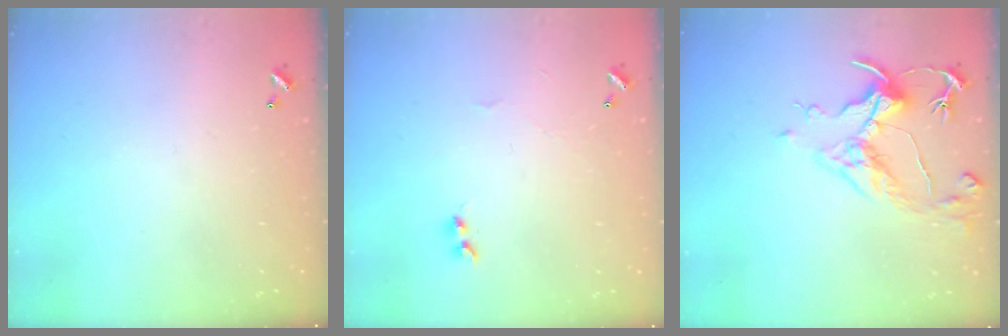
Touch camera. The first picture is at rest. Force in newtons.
{"total": 2.0, "press": 1.9, "slide": 0.6}
{"total": 4.6, "press": 4.5, "slide": 1.0}